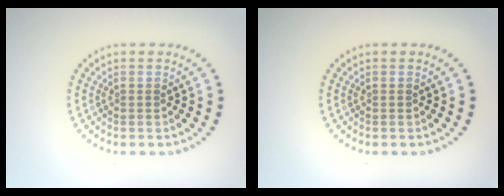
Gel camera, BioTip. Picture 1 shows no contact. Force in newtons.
{"total": 0.0}